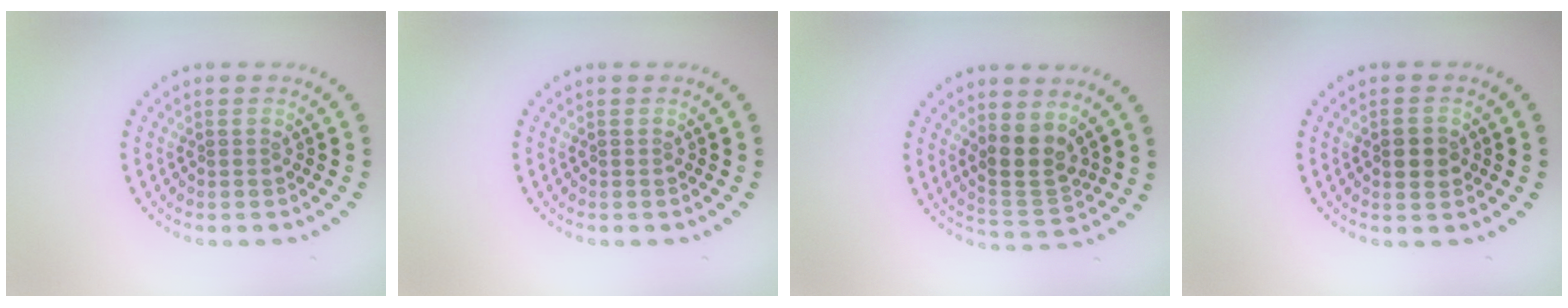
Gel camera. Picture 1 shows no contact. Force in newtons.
{"total": 0.0}
{"total": 3.7, "press": 3.3, "slide": 1.7}
{"total": 2.3, "press": 2.3, "slide": 0.2}